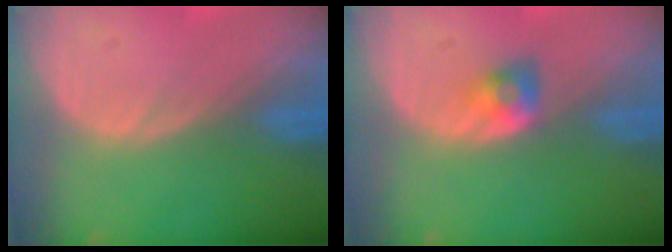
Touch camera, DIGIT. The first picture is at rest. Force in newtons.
{"total": 2.8, "press": 2.5, "slide": 1.3}